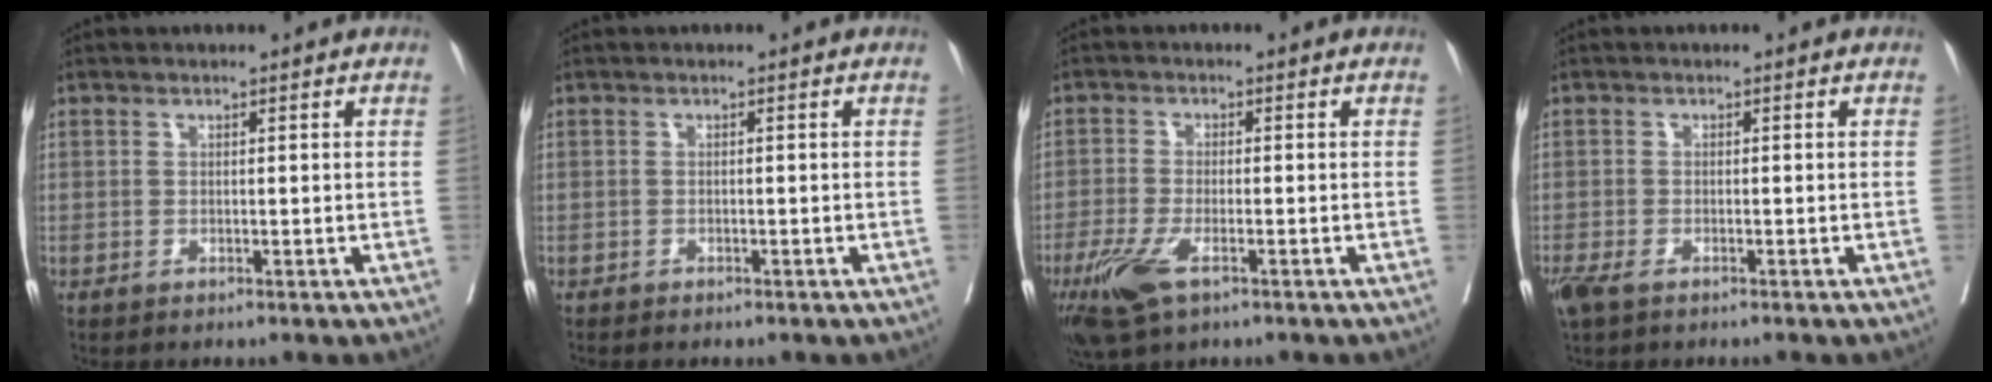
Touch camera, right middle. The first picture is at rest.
{"total": 1.2, "force": [-1.0, 0.5, 0.4], "torque": [-0.011, -0.001, -0.011]}
{"total": 6.9, "force": [-3.8, 2.2, 5.3], "torque": [-0.109, -0.017, -0.067]}
{"total": 4.0, "force": [-2.7, 1.6, 2.5], "torque": [-0.054, -0.012, -0.050]}